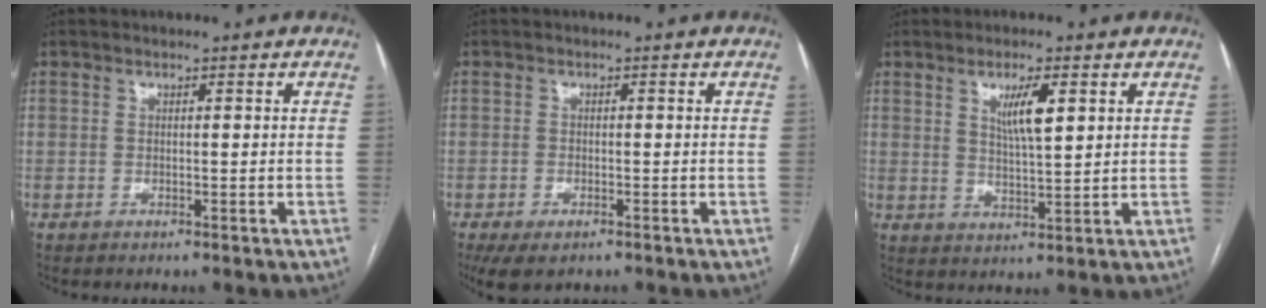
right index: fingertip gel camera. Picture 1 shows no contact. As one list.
[{"total": 4.5, "force": [-2.9, 2.2, 2.6], "torque": [-0.048, -0.008, -0.044]}, {"total": 5.5, "force": [2.3, 0.8, 4.9], "torque": [-0.087, -0.004, 0.043]}]